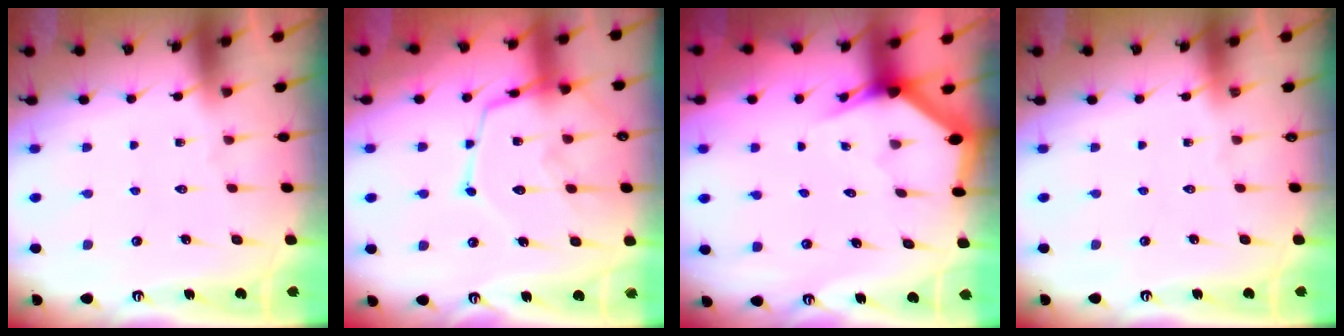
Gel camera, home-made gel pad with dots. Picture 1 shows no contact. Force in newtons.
{"total": 15.0, "press": 14.9, "slide": 1.4}
{"total": 3.0, "press": 3.0, "slide": 0.1}
{"total": 0.0}